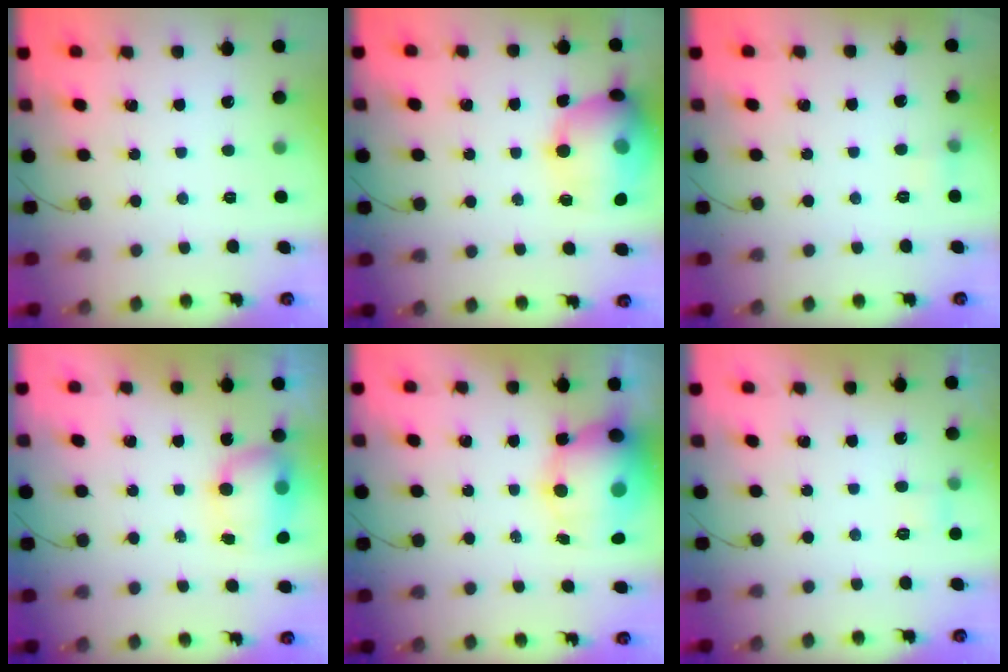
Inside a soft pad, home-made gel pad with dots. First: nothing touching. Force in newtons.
{"total": 17.4, "press": 17.2, "slide": 2.7}
{"total": 3.7, "press": 3.3, "slide": 1.5}
{"total": 7.5, "press": 7.3, "slide": 1.3}
{"total": 12.4, "press": 12.1, "slide": 2.8}
{"total": 2.6, "press": 2.4, "slide": 1.0}